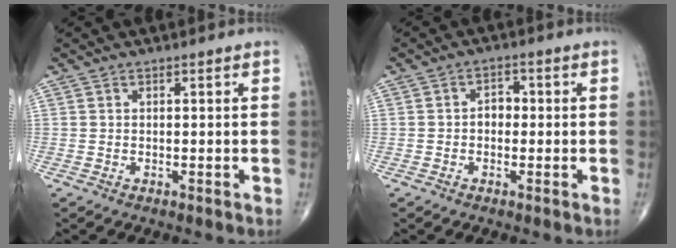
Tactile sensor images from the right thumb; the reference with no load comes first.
{"total": 2.7, "force": [-0.3, 2.0, 1.8], "torque": [-0.014, 0.013, -0.013]}